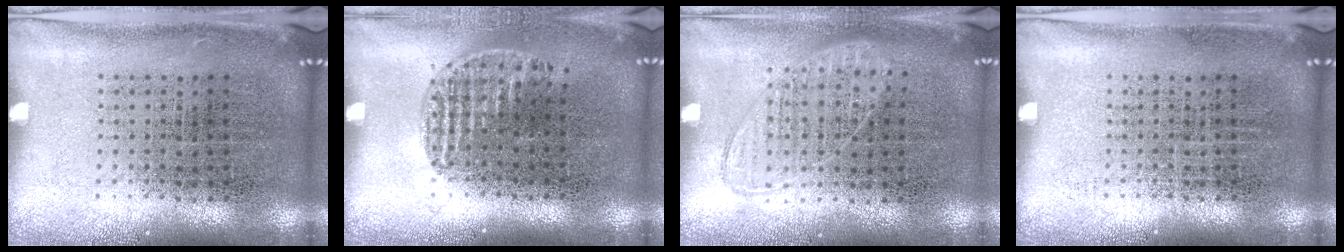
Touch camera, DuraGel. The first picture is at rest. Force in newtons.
{"total": 0.9, "press": 0.8, "slide": 0.5}
{"total": 0.9, "press": 0.8, "slide": 0.3}
{"total": 0.0}